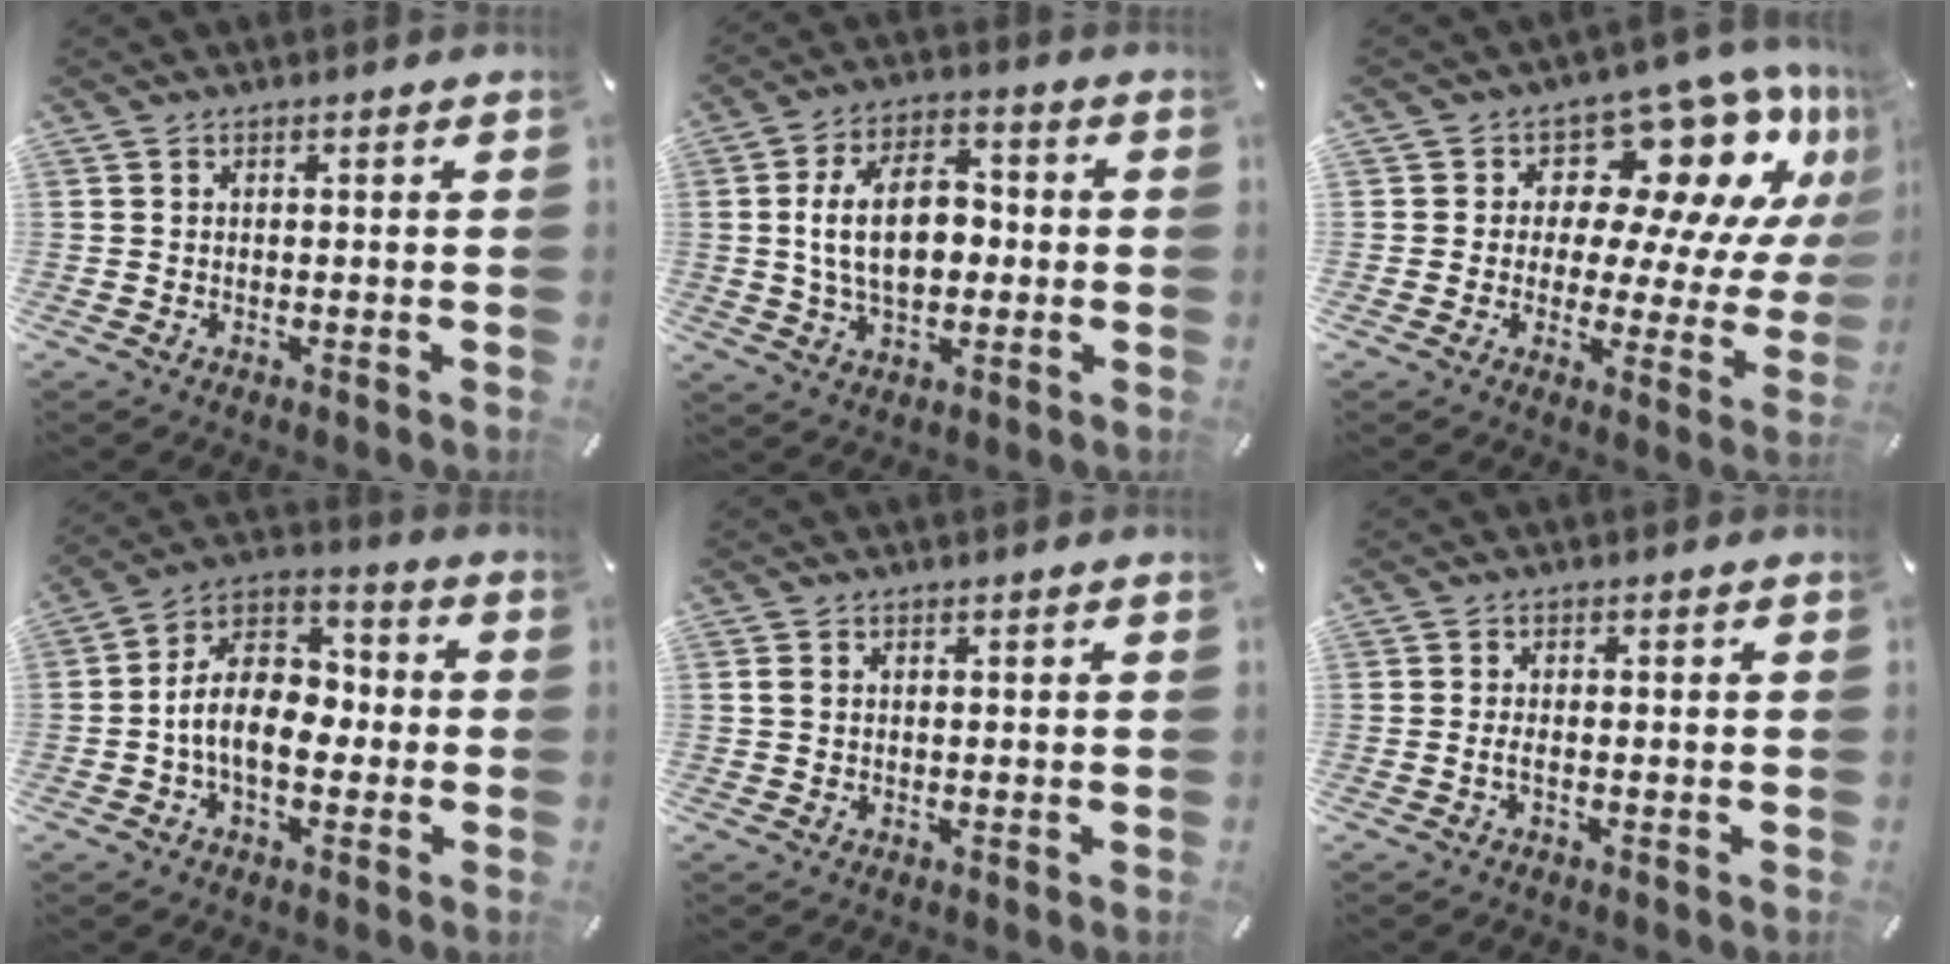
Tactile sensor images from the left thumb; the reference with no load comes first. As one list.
[{"total": 13.9, "force": [0.2, 8.9, 10.7], "torque": [-0.193, 0.011, 0.003]}, {"total": 15.5, "force": [8.8, 8.9, 9.1], "torque": [-0.126, -0.072, 0.149]}, {"total": 12.3, "force": [-2.6, 8.0, 9.0], "torque": [-0.175, 0.014, -0.046]}, {"total": 0.8, "force": [0.1, 0.6, 0.6], "torque": [-0.012, 0.002, 0.001]}, {"total": 1.7, "force": [-0.7, 0.4, 1.4], "torque": [-0.033, -0.001, -0.016]}]